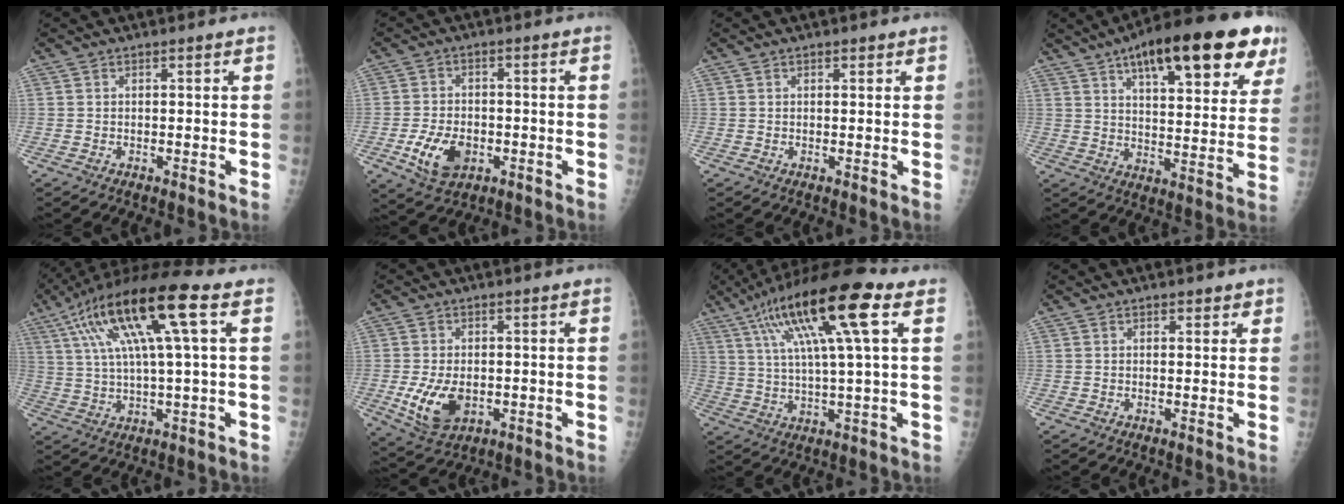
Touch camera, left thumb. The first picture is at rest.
{"total": 8.5, "force": [-3.0, 5.6, 5.7], "torque": [-0.095, 0.006, -0.047]}
{"total": 0.7, "force": [0.5, 0.5, 0.2], "torque": [0.005, -0.003, 0.003]}
{"total": 25.3, "force": [13.7, 8.5, 19.4], "torque": [-0.250, -0.018, 0.196]}
{"total": 18.4, "force": [6.5, 3.3, 16.8], "torque": [-0.322, 0.018, 0.110]}
{"total": 9.0, "force": [-2.0, 5.7, 6.6], "torque": [-0.120, -0.006, -0.022]}
{"total": 18.8, "force": [7.5, 3.1, 16.9], "torque": [-0.306, 0.006, 0.122]}
{"total": 1.5, "force": [0.9, 1.0, 0.5], "torque": [0.012, -0.004, 0.007]}